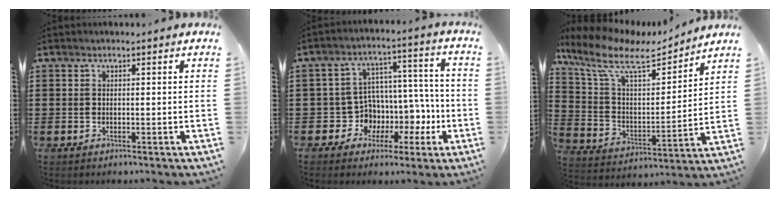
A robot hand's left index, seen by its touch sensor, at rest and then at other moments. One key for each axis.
{"total": 7.4, "fx": -1.0, "fy": 7.0, "fz": 2.3, "tx": -0.069, "ty": -0.005, "tz": -0.005}
{"total": 11.2, "fx": 8.6, "fy": 3.3, "fz": 6.4, "tx": -0.159, "ty": -0.040, "tz": 0.148}